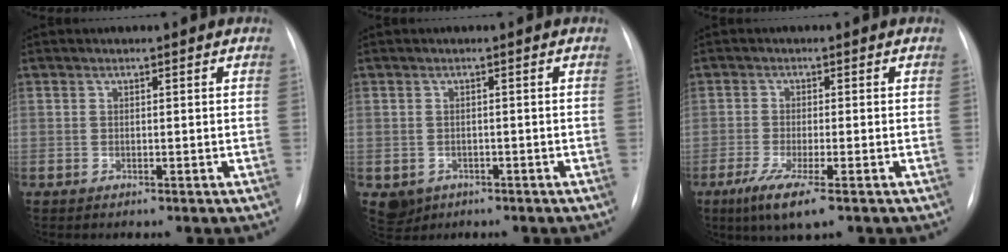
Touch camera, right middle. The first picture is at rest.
{"total": 3.1, "force": [-1.4, 2.7, 0.7], "torque": [-0.011, 0.002, -0.014]}
{"total": 5.9, "force": [-3.4, 0.6, 4.8], "torque": [-0.097, -0.020, -0.061]}